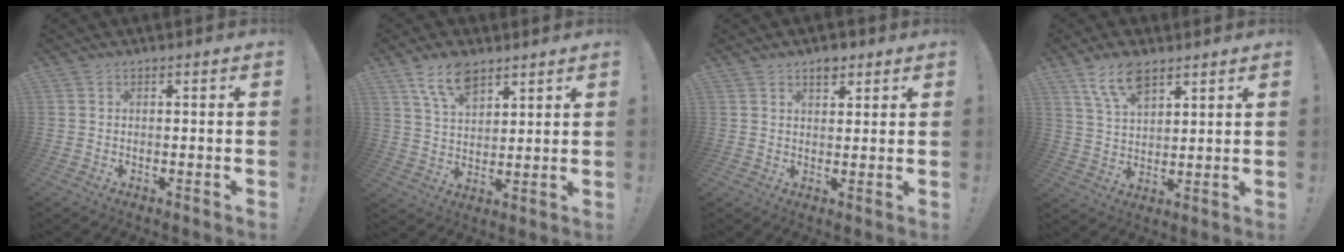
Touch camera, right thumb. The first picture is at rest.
{"total": 10.0, "force": [6.8, 4.9, 5.5], "torque": [-0.109, -0.023, 0.130]}
{"total": 4.0, "force": [2.6, 2.4, 1.9], "torque": [-0.013, -0.013, 0.042]}
{"total": 9.5, "force": [6.3, 4.5, 5.5], "torque": [-0.106, -0.020, 0.120]}